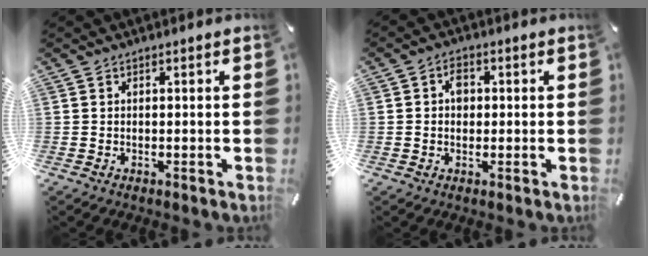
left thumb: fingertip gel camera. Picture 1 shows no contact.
{"total": 3.5, "force": [0.2, 2.5, 2.3], "torque": [-0.039, 0.006, -0.001]}